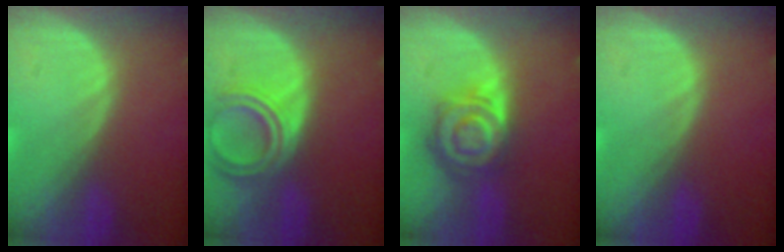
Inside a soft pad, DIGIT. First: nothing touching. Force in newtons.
{"total": 6.6, "press": 5.9, "slide": 2.9}
{"total": 8.1, "press": 7.2, "slide": 3.8}
{"total": 0.0}